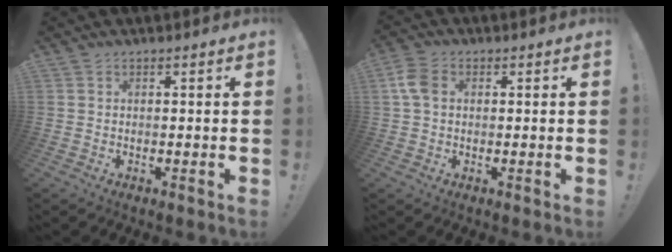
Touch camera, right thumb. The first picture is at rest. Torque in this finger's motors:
{"motor_torque": [-0.21, 0.25, 0.00, 0.00, 0.00]}